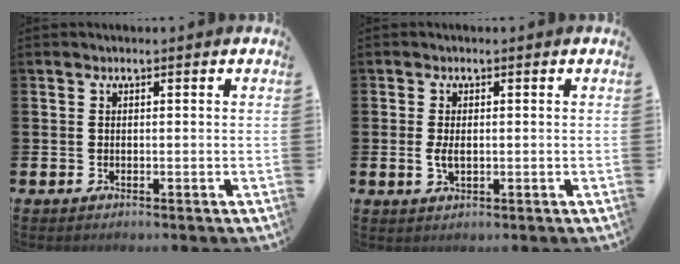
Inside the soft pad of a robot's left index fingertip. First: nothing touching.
{"total": 2.2, "force": [0.0, 1.2, 1.9], "torque": [-0.033, 0.003, -0.003]}